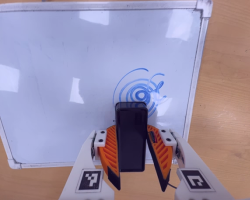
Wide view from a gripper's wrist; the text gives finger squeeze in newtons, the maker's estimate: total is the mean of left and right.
{"total": 5.5, "left": 4.9, "right": 6.1}